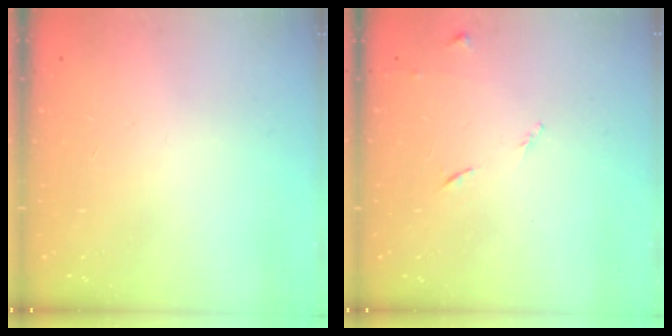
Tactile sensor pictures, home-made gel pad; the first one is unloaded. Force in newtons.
{"total": 6.3, "press": 6.3, "slide": 0.6}